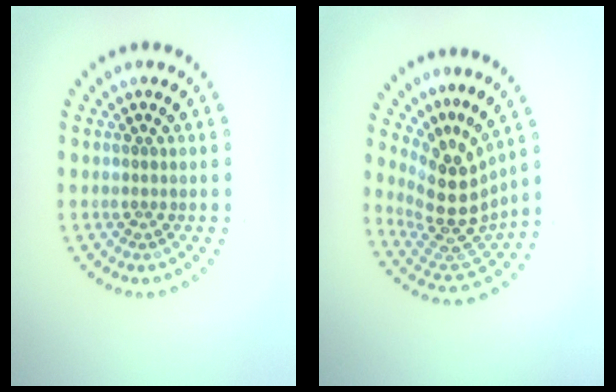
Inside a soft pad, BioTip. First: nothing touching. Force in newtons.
{"total": 4.8, "press": 3.8, "slide": 3.0}